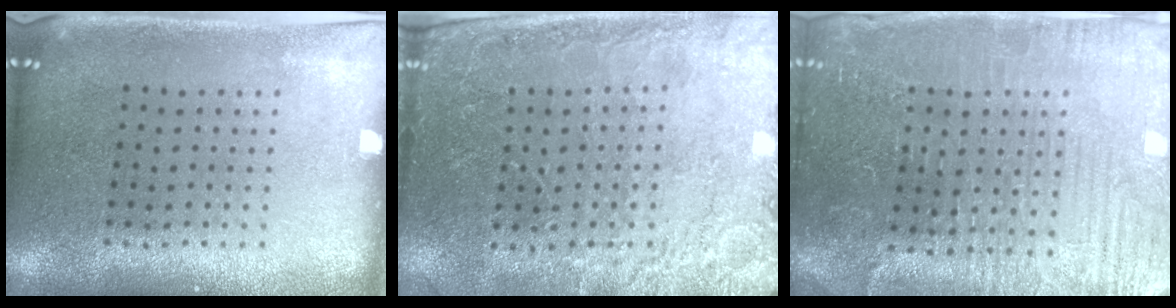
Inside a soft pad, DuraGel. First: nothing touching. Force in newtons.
{"total": 2.7, "press": 2.6, "slide": 0.3}
{"total": 4.3, "press": 4.2, "slide": 1.2}